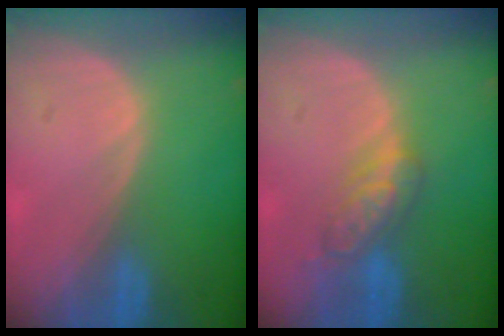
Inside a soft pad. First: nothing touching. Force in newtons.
{"total": 5.2, "press": 5.1, "slide": 1.0}